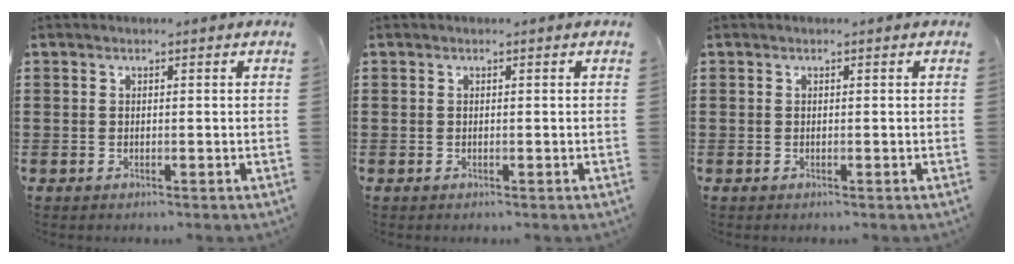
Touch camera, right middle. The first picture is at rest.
{"total": 0.0}
{"total": 0.0}